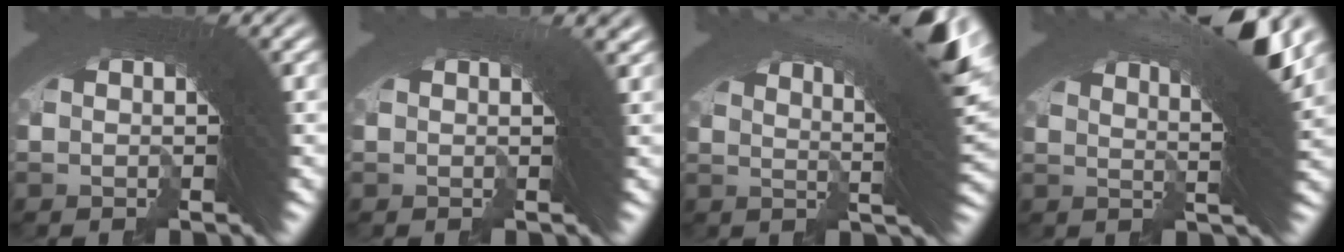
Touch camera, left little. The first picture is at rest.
{"total": 1.1, "force": [0.5, 0.1, 1.0], "torque": [-0.008, 0.010, 0.002]}
{"total": 11.6, "force": [5.0, 4.3, 9.5], "torque": [-0.138, 0.025, 0.059]}
{"total": 10.5, "force": [5.1, 4.0, 8.2], "torque": [-0.125, 0.027, 0.058]}